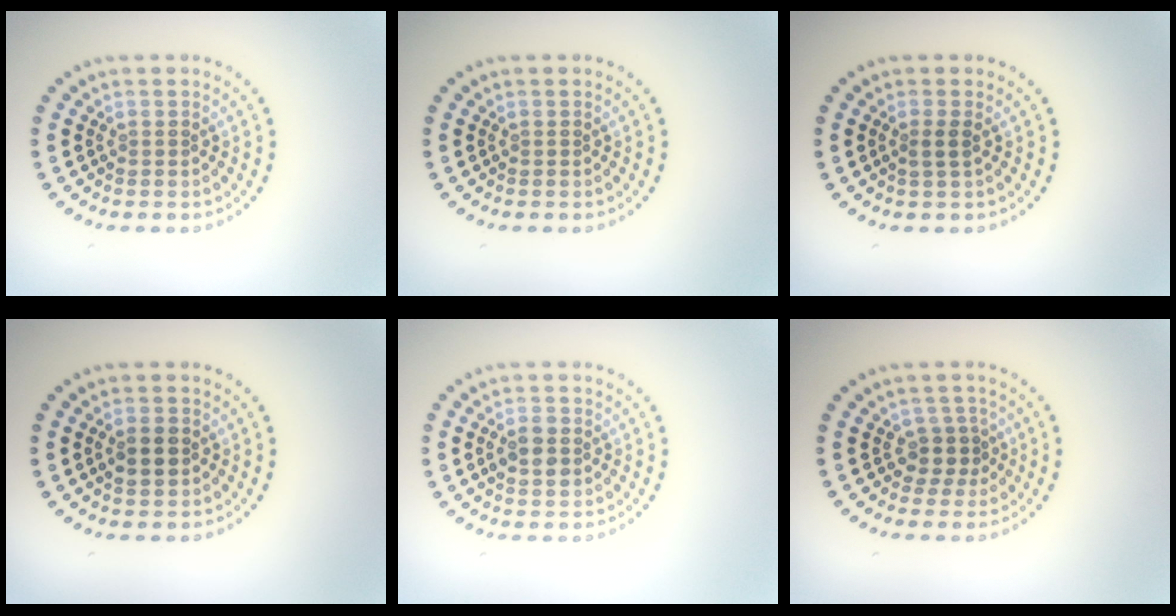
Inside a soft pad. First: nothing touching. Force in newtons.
{"total": 0.0}
{"total": 1.3, "press": 0.9, "slide": 0.9}
{"total": 2.3, "press": 2.3, "slide": 0.2}
{"total": 2.7, "press": 2.7, "slide": 0.1}
{"total": 2.2, "press": 1.7, "slide": 1.4}